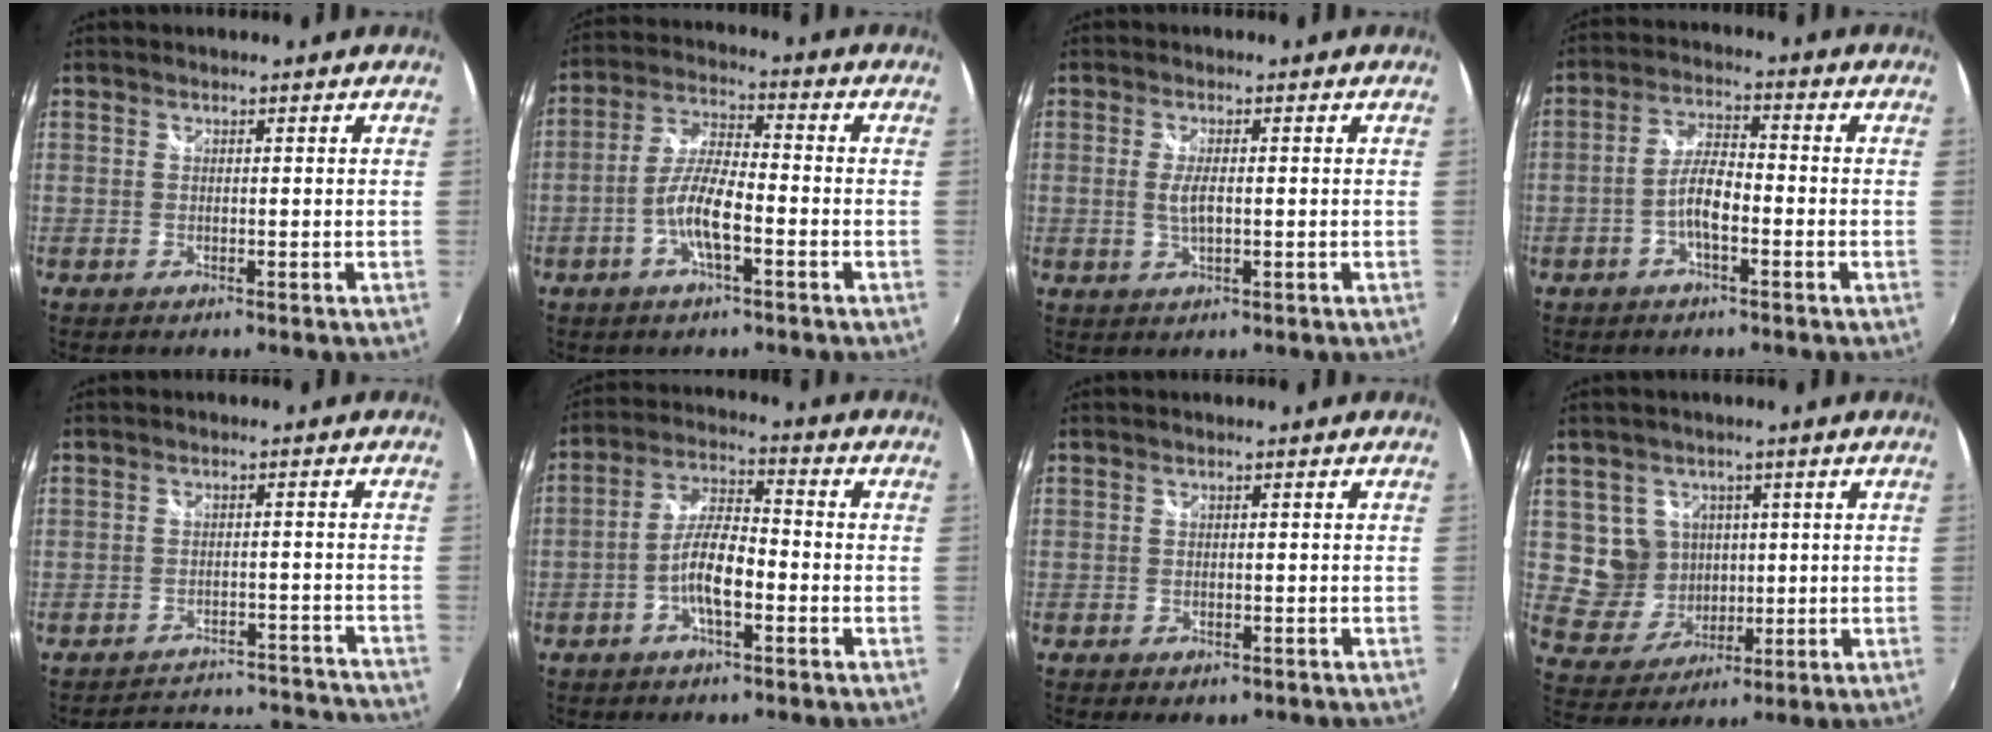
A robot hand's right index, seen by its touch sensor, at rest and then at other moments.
{"total": 8.1, "force": [-3.2, 2.0, 7.1], "torque": [-0.150, 0.007, -0.061]}
{"total": 3.1, "force": [-0.2, 0.9, 3.0], "torque": [-0.058, -0.005, -0.003]}
{"total": 5.6, "force": [-2.3, 1.7, 4.8], "torque": [-0.101, 0.012, -0.045]}
{"total": 15.7, "force": [-14.9, 4.4, 2.4], "torque": [-0.047, 0.043, -0.179]}
{"total": 7.9, "force": [-3.1, 2.4, 6.8], "torque": [-0.144, 0.012, -0.058]}
{"total": 2.3, "force": [-1.4, 1.5, 1.1], "torque": [-0.022, -0.007, -0.017]}
{"total": 8.4, "force": [1.6, 8.1, 1.6], "torque": [-0.046, 0.009, 0.044]}